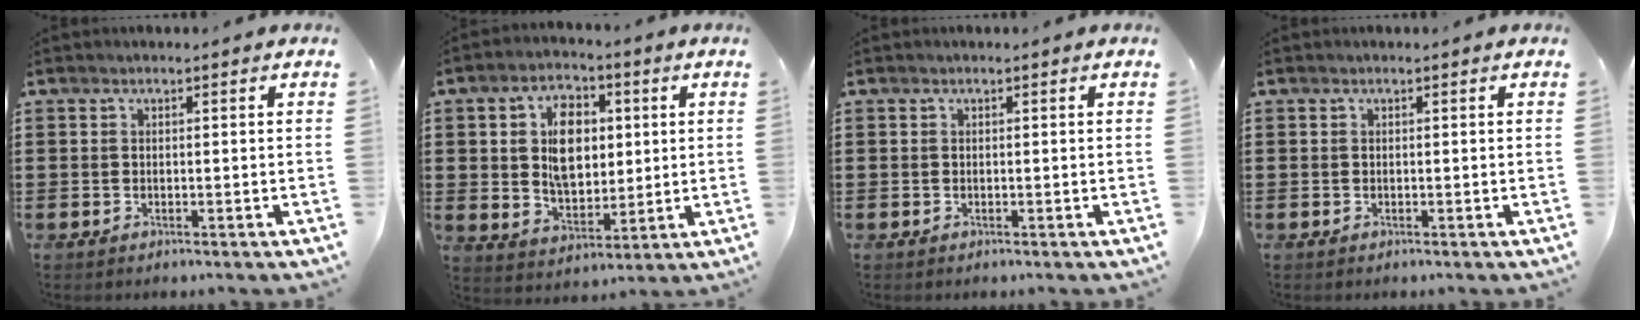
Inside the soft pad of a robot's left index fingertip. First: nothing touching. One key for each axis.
{"total": 8.9, "fx": 2.0, "fy": 5.7, "fz": 6.5, "tx": -0.124, "ty": 0.011, "tz": 0.030}
{"total": 0.0}
{"total": 0.0}